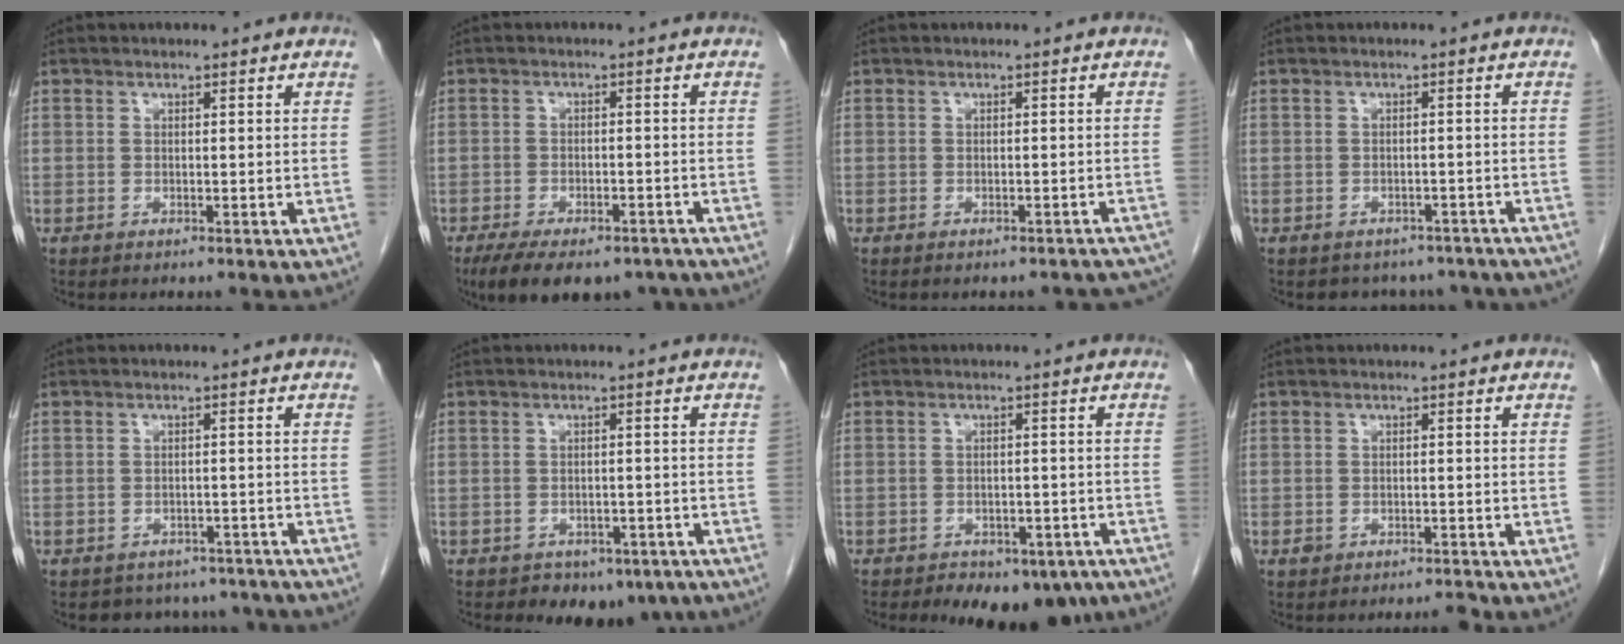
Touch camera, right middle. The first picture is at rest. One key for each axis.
{"total": 13.7, "fx": -10.3, "fy": 6.0, "fz": 6.7, "tx": -0.116, "ty": -0.003, "tz": -0.145}
{"total": 8.6, "fx": -7.7, "fy": 2.7, "fz": 2.4, "tx": -0.021, "ty": 0.007, "tz": -0.075}
{"total": 8.1, "fx": -7.0, "fy": 4.1, "fz": 0.9, "tx": 0.002, "ty": 0.013, "tz": -0.070}
{"total": 8.4, "fx": -7.3, "fy": 4.1, "fz": 0.7, "tx": 0.003, "ty": 0.019, "tz": -0.076}
{"total": 6.3, "fx": -4.5, "fy": 3.9, "fz": 2.0, "tx": -0.014, "ty": 0.010, "tz": -0.053}
{"total": 10.5, "fx": -7.4, "fy": 5.5, "fz": 5.0, "tx": -0.059, "ty": 0.003, "tz": -0.092}
{"total": 1.4, "fx": -1.2, "fy": 0.5, "fz": 0.6, "tx": -0.013, "ty": -0.001, "tz": -0.017}